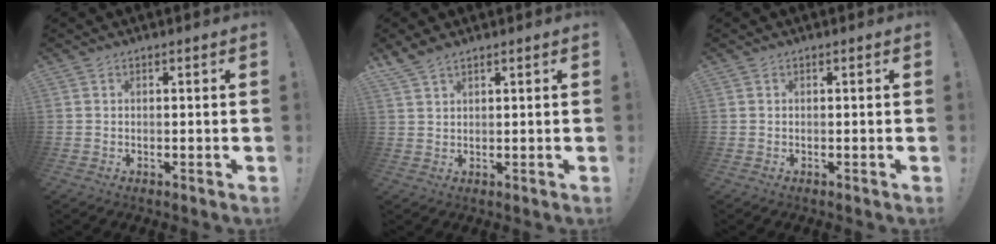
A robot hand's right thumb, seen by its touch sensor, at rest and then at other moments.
{"total": 3.6, "force": [3.1, 1.0, 1.6], "torque": [-0.033, -0.015, 0.060]}
{"total": 0.0}